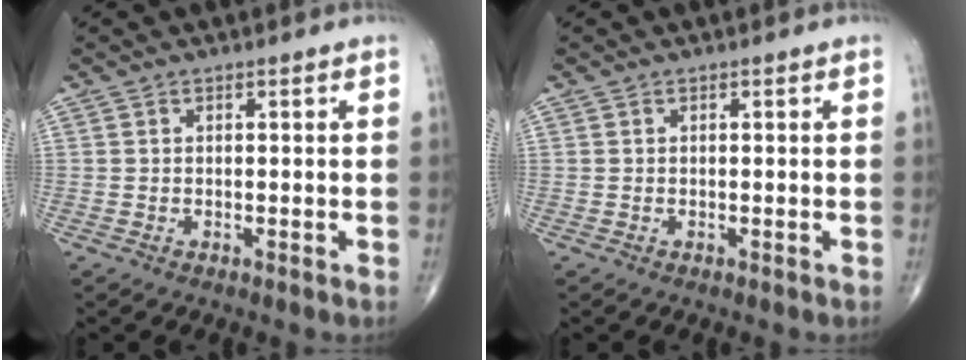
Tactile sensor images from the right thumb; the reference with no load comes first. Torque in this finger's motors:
{"motor_torque": [0.01, 0.01, -0.05, 0.05, 0.00]}